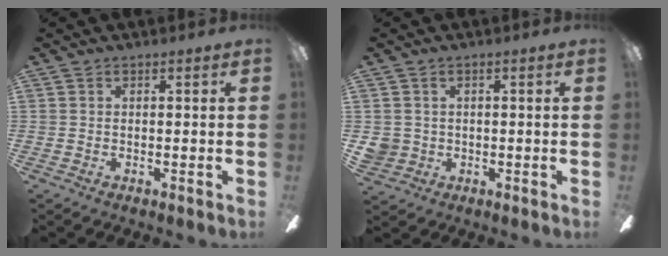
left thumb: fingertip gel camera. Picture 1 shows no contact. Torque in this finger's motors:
{"motor_torque": [0.02, 0.25, 0.38, -0.48, 0.00]}